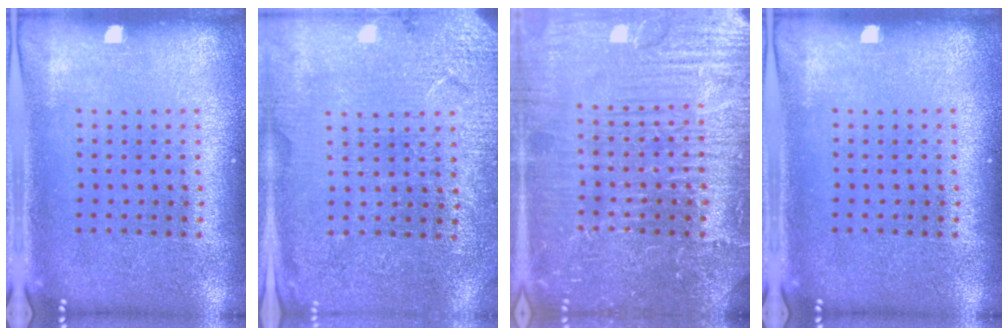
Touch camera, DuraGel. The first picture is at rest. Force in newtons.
{"total": 2.9, "press": 2.9, "slide": 0.3}
{"total": 7.7, "press": 7.7, "slide": 0.9}
{"total": 0.0}